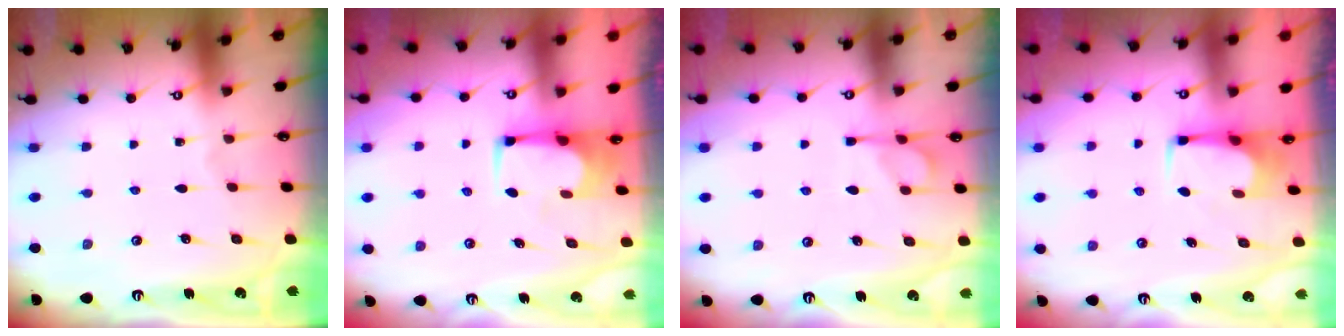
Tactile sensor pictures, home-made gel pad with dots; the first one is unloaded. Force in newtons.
{"total": 1.6, "press": 1.6, "slide": 0.3}
{"total": 2.8, "press": 2.6, "slide": 1.2}
{"total": 2.3, "press": 2.3, "slide": 0.4}